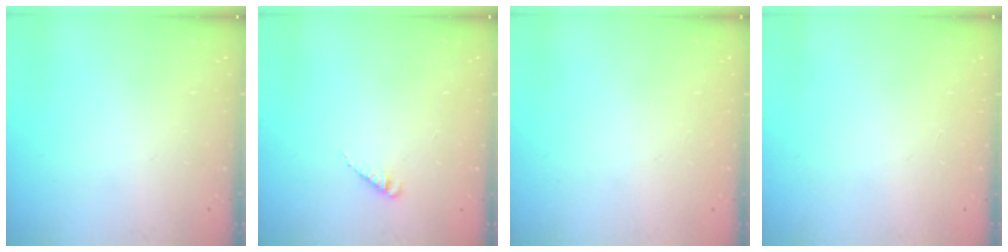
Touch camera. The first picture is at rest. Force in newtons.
{"total": 2.3, "press": 2.3, "slide": 0.2}
{"total": 0.0}
{"total": 0.0}